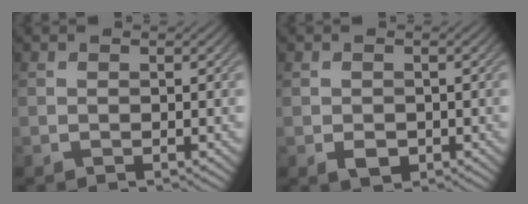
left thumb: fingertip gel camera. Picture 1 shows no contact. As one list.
[{"total": 1.8, "force": [-0.6, 1.3, 1.0], "torque": [-0.021, -0.011, -0.010]}]